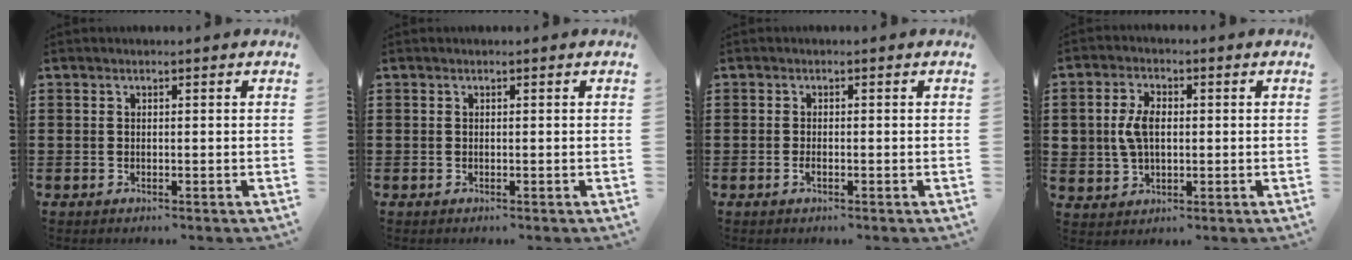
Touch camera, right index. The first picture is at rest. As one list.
[{"total": 0.0}, {"total": 0.9, "force": [-0.6, 0.1, 0.7], "torque": [-0.015, -0.008, -0.009]}, {"total": 5.0, "force": [0.3, 3.3, 3.7], "torque": [-0.094, 0.006, 0.000]}]